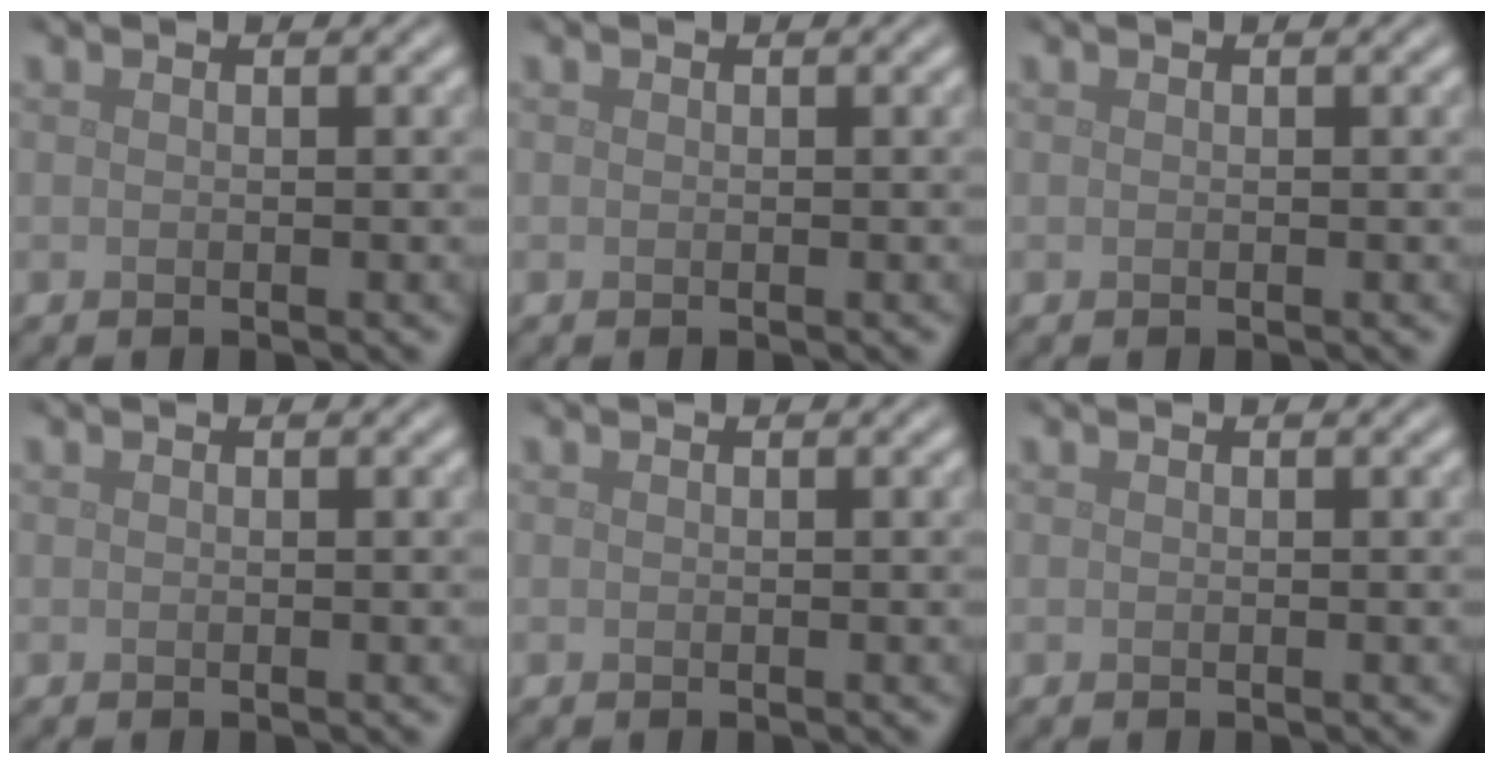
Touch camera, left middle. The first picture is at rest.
{"total": 0.0}
{"total": 0.0}
{"total": 0.0}
{"total": 0.0}
{"total": 0.0}